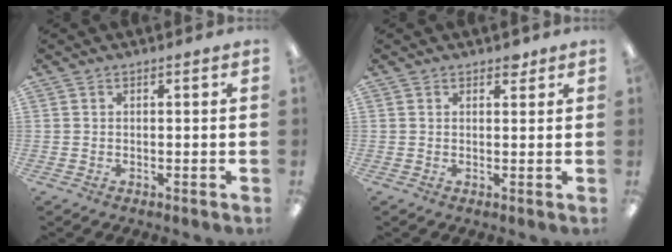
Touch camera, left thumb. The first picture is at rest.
{"total": 2.3, "force": [1.8, 1.2, 0.8], "torque": [-0.001, -0.005, 0.029]}